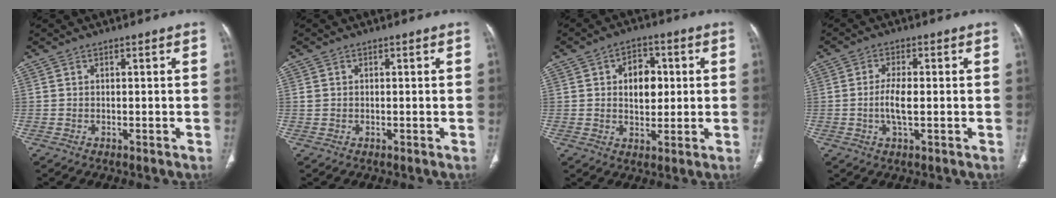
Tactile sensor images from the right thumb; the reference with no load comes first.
{"total": 1.0, "force": [0.1, 0.9, 0.4], "torque": [-0.005, 0.002, 0.006]}
{"total": 7.7, "force": [1.2, 5.4, 5.5], "torque": [-0.044, 0.001, 0.017]}
{"total": 4.7, "force": [-0.5, 1.6, 4.3], "torque": [-0.093, -0.001, -0.012]}